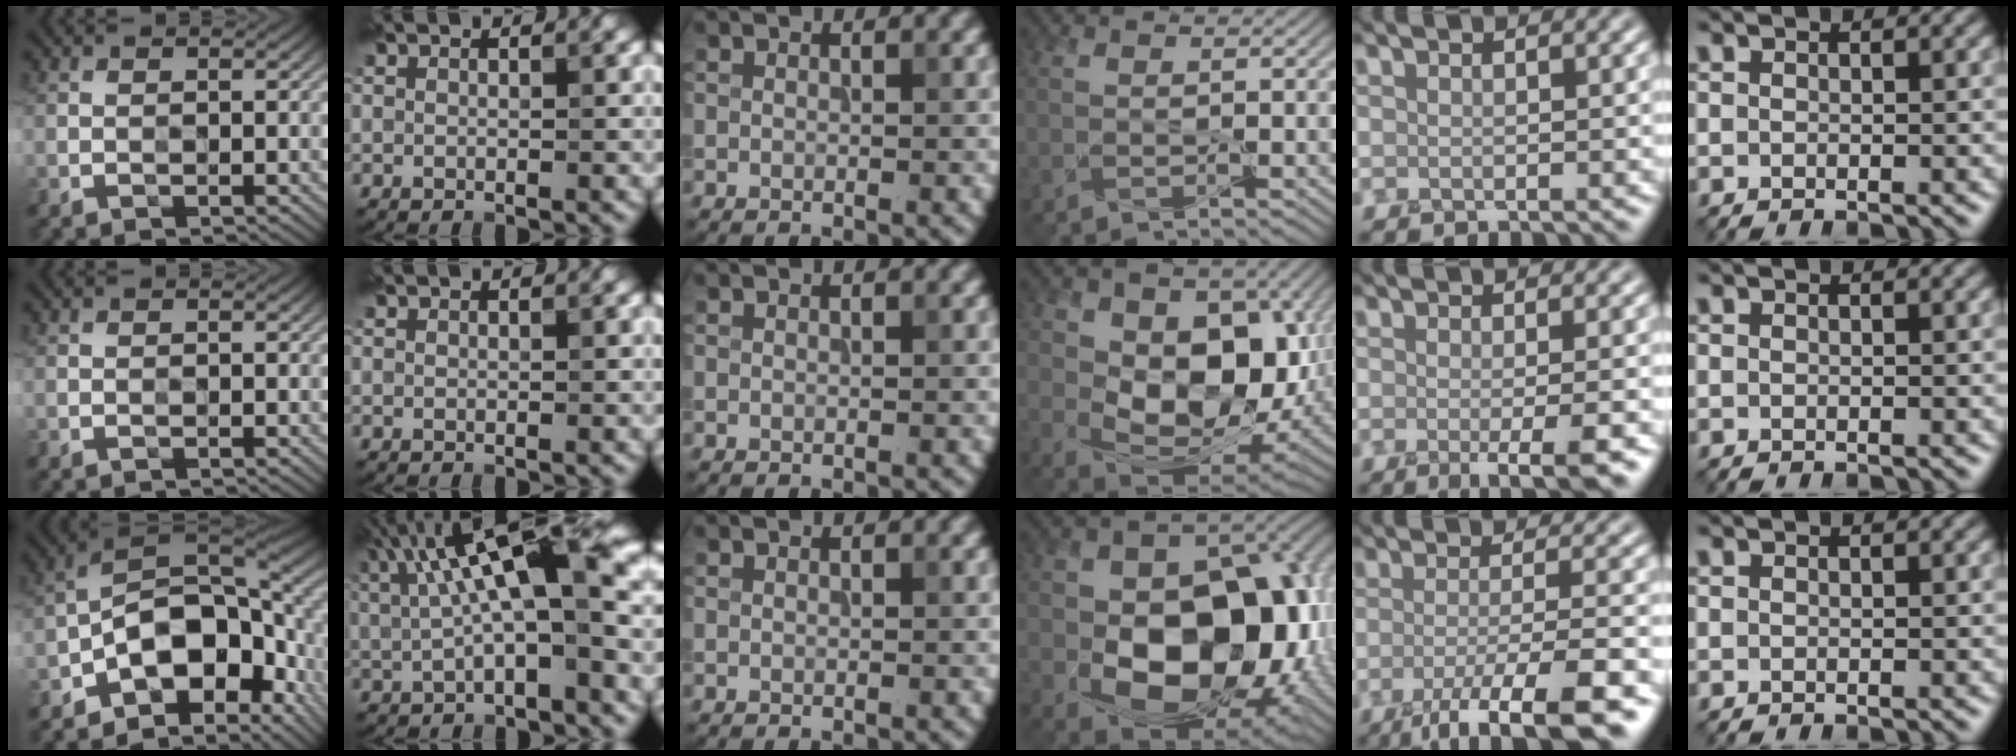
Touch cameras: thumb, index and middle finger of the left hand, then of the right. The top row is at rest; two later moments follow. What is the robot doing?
{"motion": "peel", "object": "velcro strap"}